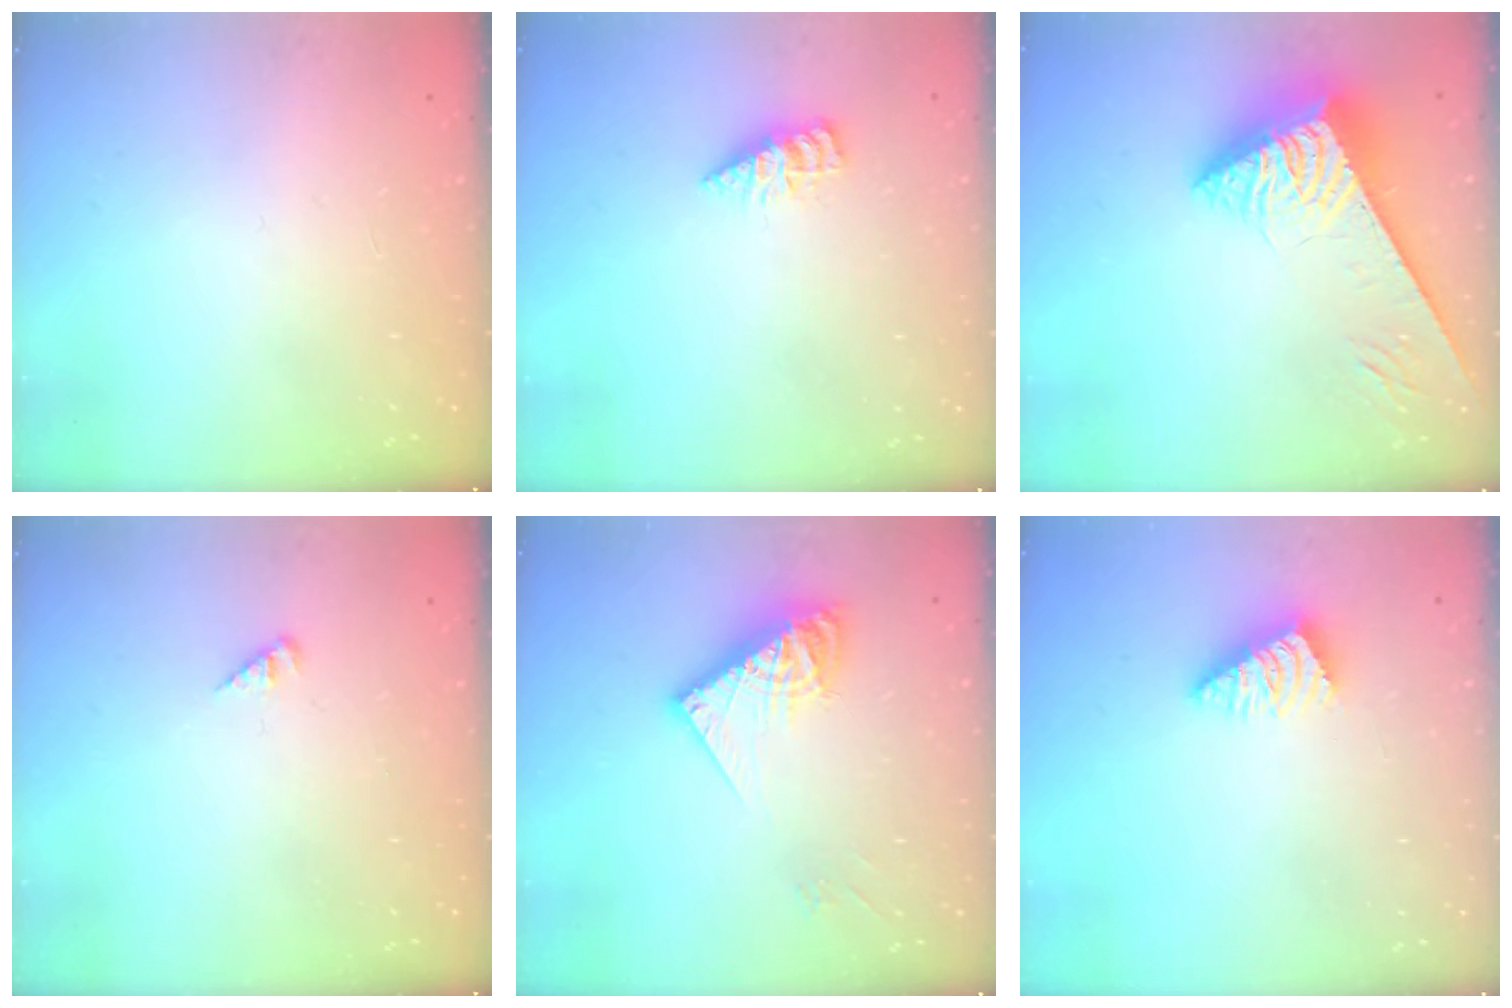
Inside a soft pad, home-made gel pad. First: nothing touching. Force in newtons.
{"total": 2.9, "press": 2.8, "slide": 0.4}
{"total": 5.3, "press": 5.2, "slide": 0.7}
{"total": 3.0, "press": 2.9, "slide": 0.3}
{"total": 10.9, "press": 10.9, "slide": 0.4}
{"total": 2.4, "press": 2.4, "slide": 0.4}